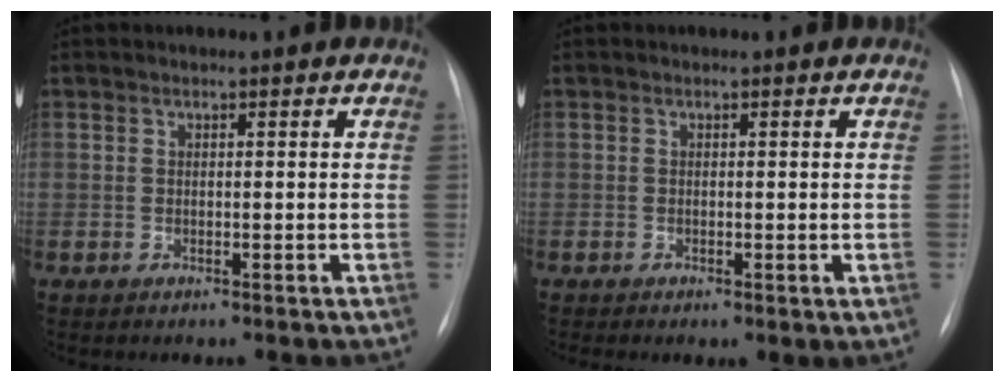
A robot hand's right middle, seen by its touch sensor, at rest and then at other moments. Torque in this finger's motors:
{"motor_torque": [1.03, -1.11, 0.24, 0.08]}